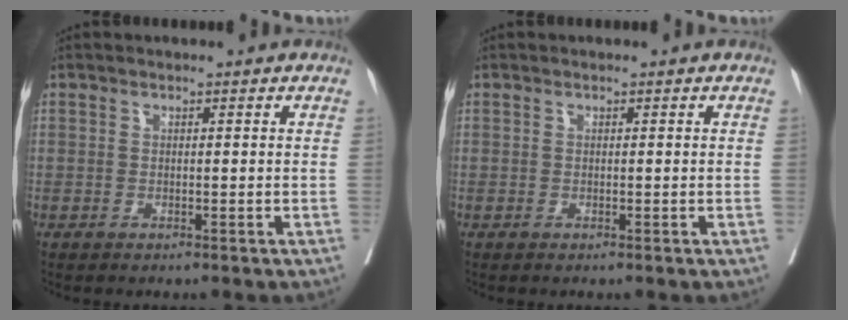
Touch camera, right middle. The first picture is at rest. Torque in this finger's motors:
{"motor_torque": [0.08, -0.22, 0.00, 0.00]}